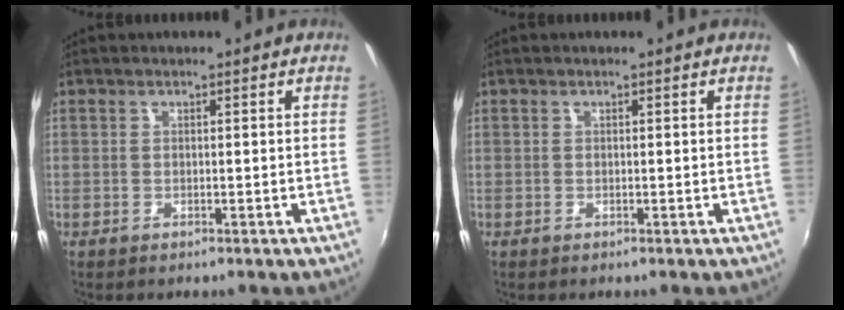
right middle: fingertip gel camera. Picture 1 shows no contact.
{"total": 0.0}